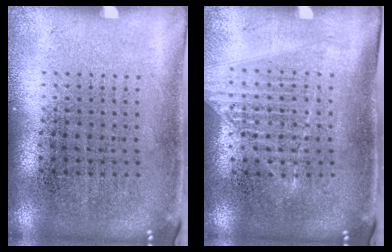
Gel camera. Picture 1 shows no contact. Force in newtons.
{"total": 1.2, "press": 1.1, "slide": 0.4}